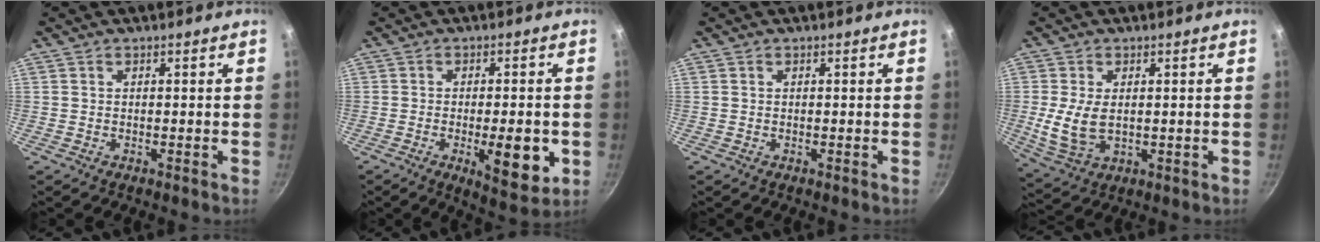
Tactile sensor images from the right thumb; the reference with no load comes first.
{"total": 10.3, "force": [-2.5, 3.7, 9.3], "torque": [-0.109, -0.005, -0.028]}
{"total": 0.0}
{"total": 8.2, "force": [0.4, 4.8, 6.6], "torque": [-0.136, -0.012, 0.019]}